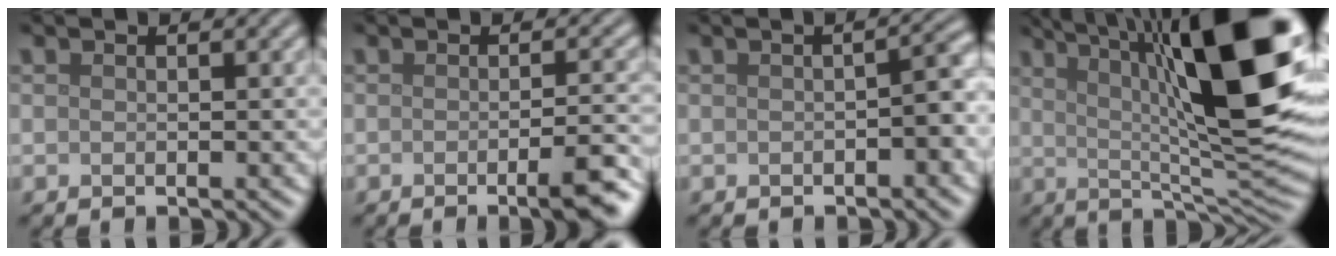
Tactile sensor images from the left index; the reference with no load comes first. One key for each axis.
{"total": 4.5, "fx": -1.7, "fy": 0.9, "fz": 4.1, "tx": -0.054, "ty": -0.005, "tz": -0.029}
{"total": 2.3, "fx": -0.5, "fy": 0.5, "fz": 2.2, "tx": -0.032, "ty": 0.008, "tz": -0.006}
{"total": 17.0, "fx": 5.1, "fy": 4.5, "fz": 15.6, "tx": -0.219, "ty": 0.019, "tz": 0.083}